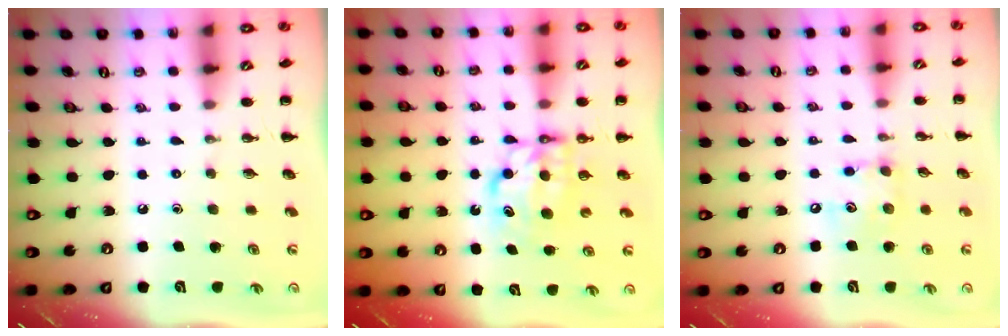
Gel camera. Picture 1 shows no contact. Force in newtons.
{"total": 6.6, "press": 6.6, "slide": 0.5}
{"total": 8.0, "press": 8.0, "slide": 0.8}